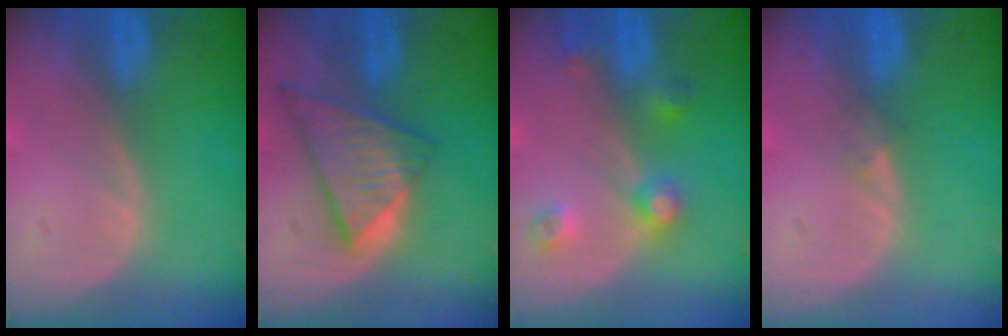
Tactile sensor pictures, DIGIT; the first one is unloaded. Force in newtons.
{"total": 8.7, "press": 7.5, "slide": 4.5}
{"total": 4.5, "press": 4.0, "slide": 2.1}
{"total": 1.2, "press": 0.9, "slide": 0.9}